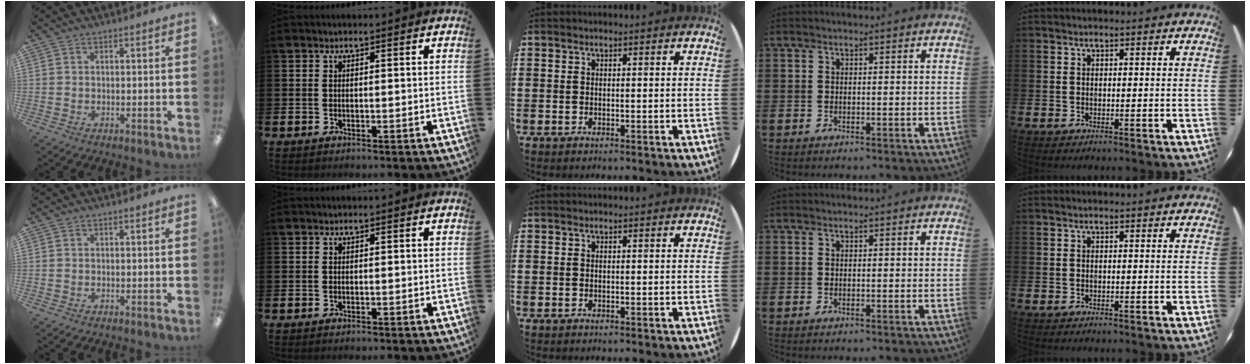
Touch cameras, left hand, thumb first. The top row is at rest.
{}